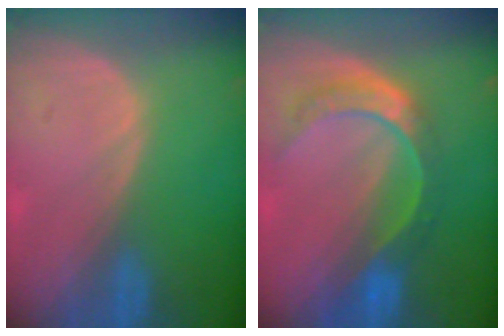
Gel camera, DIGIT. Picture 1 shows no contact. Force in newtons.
{"total": 8.5, "press": 7.2, "slide": 4.6}